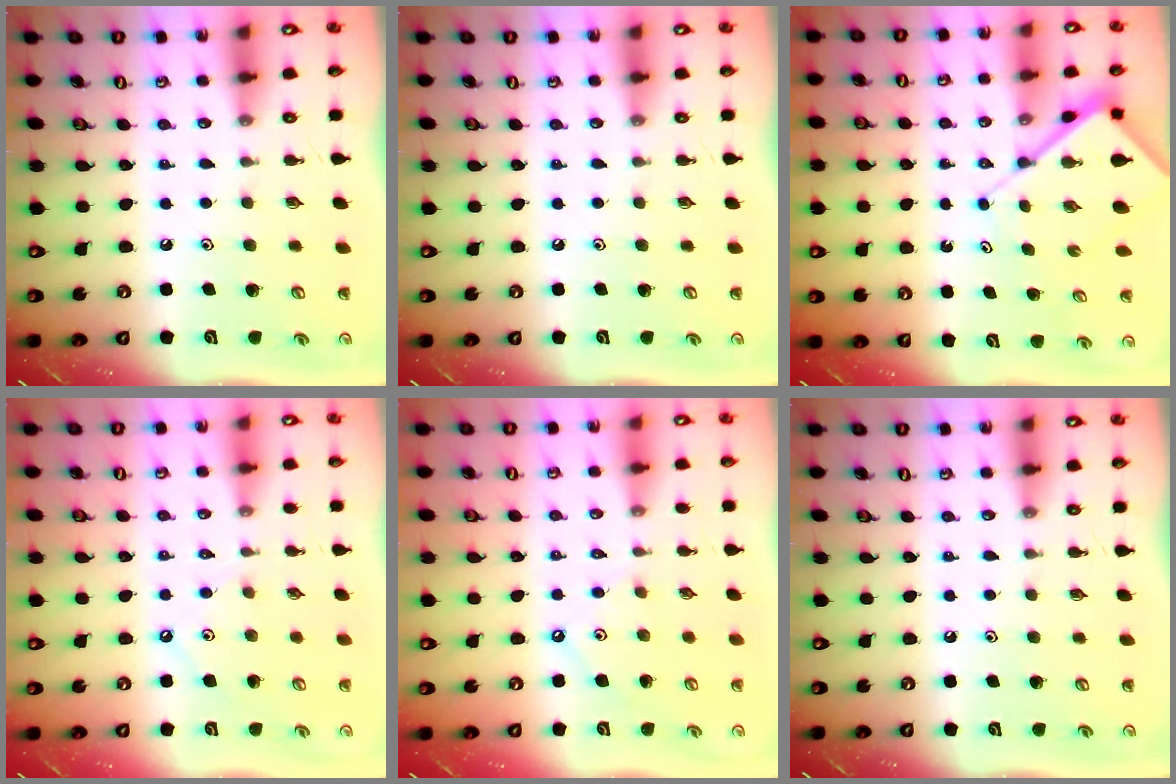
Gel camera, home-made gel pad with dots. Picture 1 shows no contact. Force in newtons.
{"total": 0.0}
{"total": 7.0, "press": 6.9, "slide": 0.7}
{"total": 1.8, "press": 1.8, "slide": 0.3}
{"total": 1.6, "press": 1.6, "slide": 0.2}
{"total": 0.0}